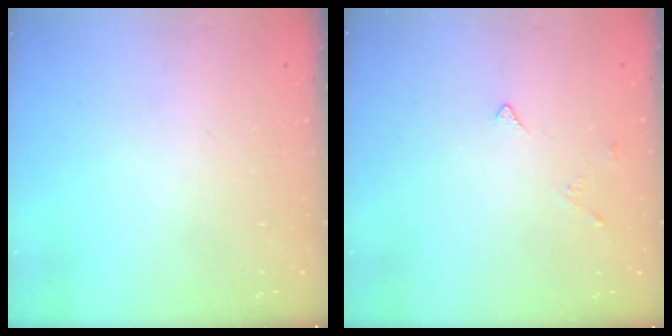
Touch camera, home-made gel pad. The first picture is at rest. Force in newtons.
{"total": 3.3, "press": 3.2, "slide": 0.6}